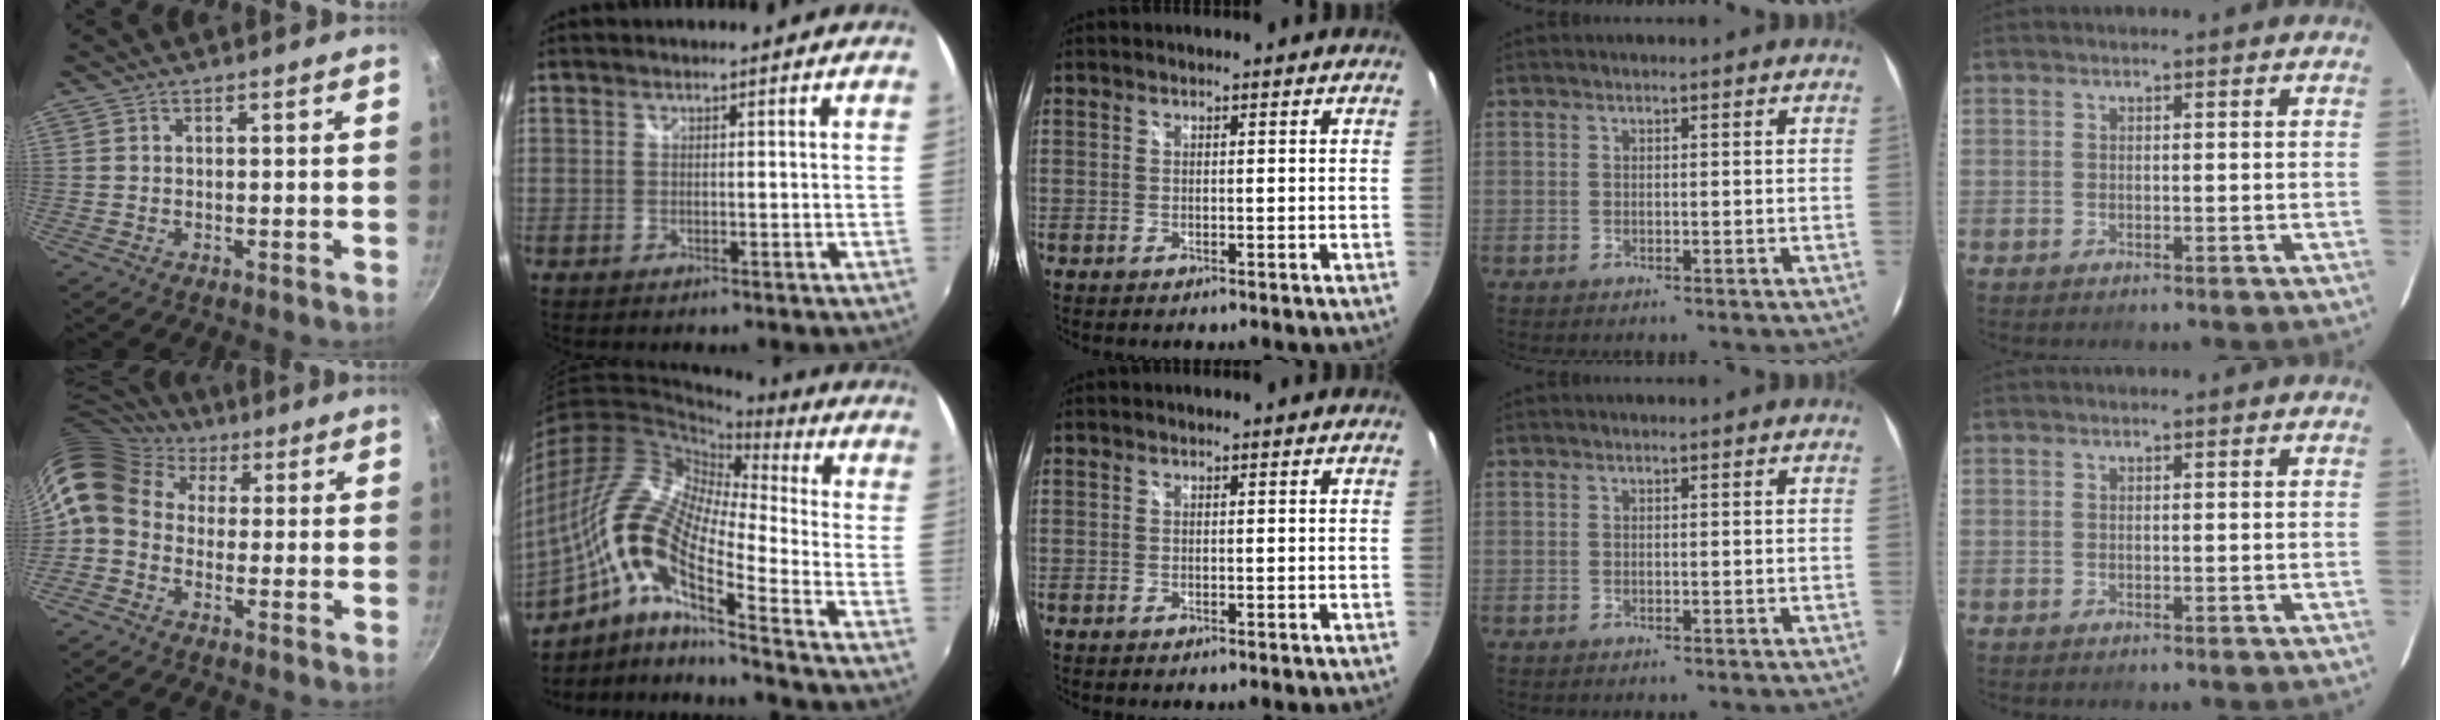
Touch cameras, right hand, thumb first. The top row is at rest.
{"thumb": {"total": 12.4, "force": [2.5, 9.8, 7.2], "torque": [-0.132, 0.028, 0.024]}, "index": {"total": 18.6, "force": [-8.2, 4.4, 16.1], "torque": [-0.282, -0.020, -0.180]}}